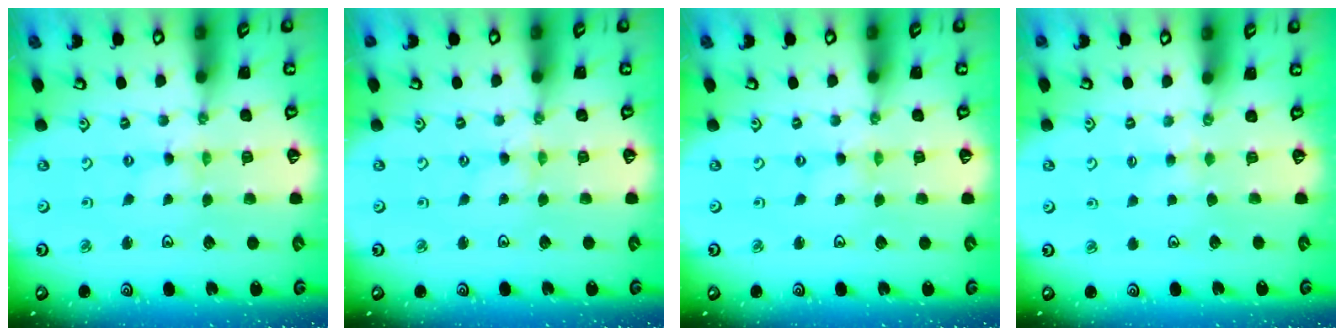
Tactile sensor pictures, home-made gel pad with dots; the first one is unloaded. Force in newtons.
{"total": 0.8, "press": 0.8, "slide": 0.2}
{"total": 0.0}
{"total": 3.3, "press": 3.3, "slide": 0.5}